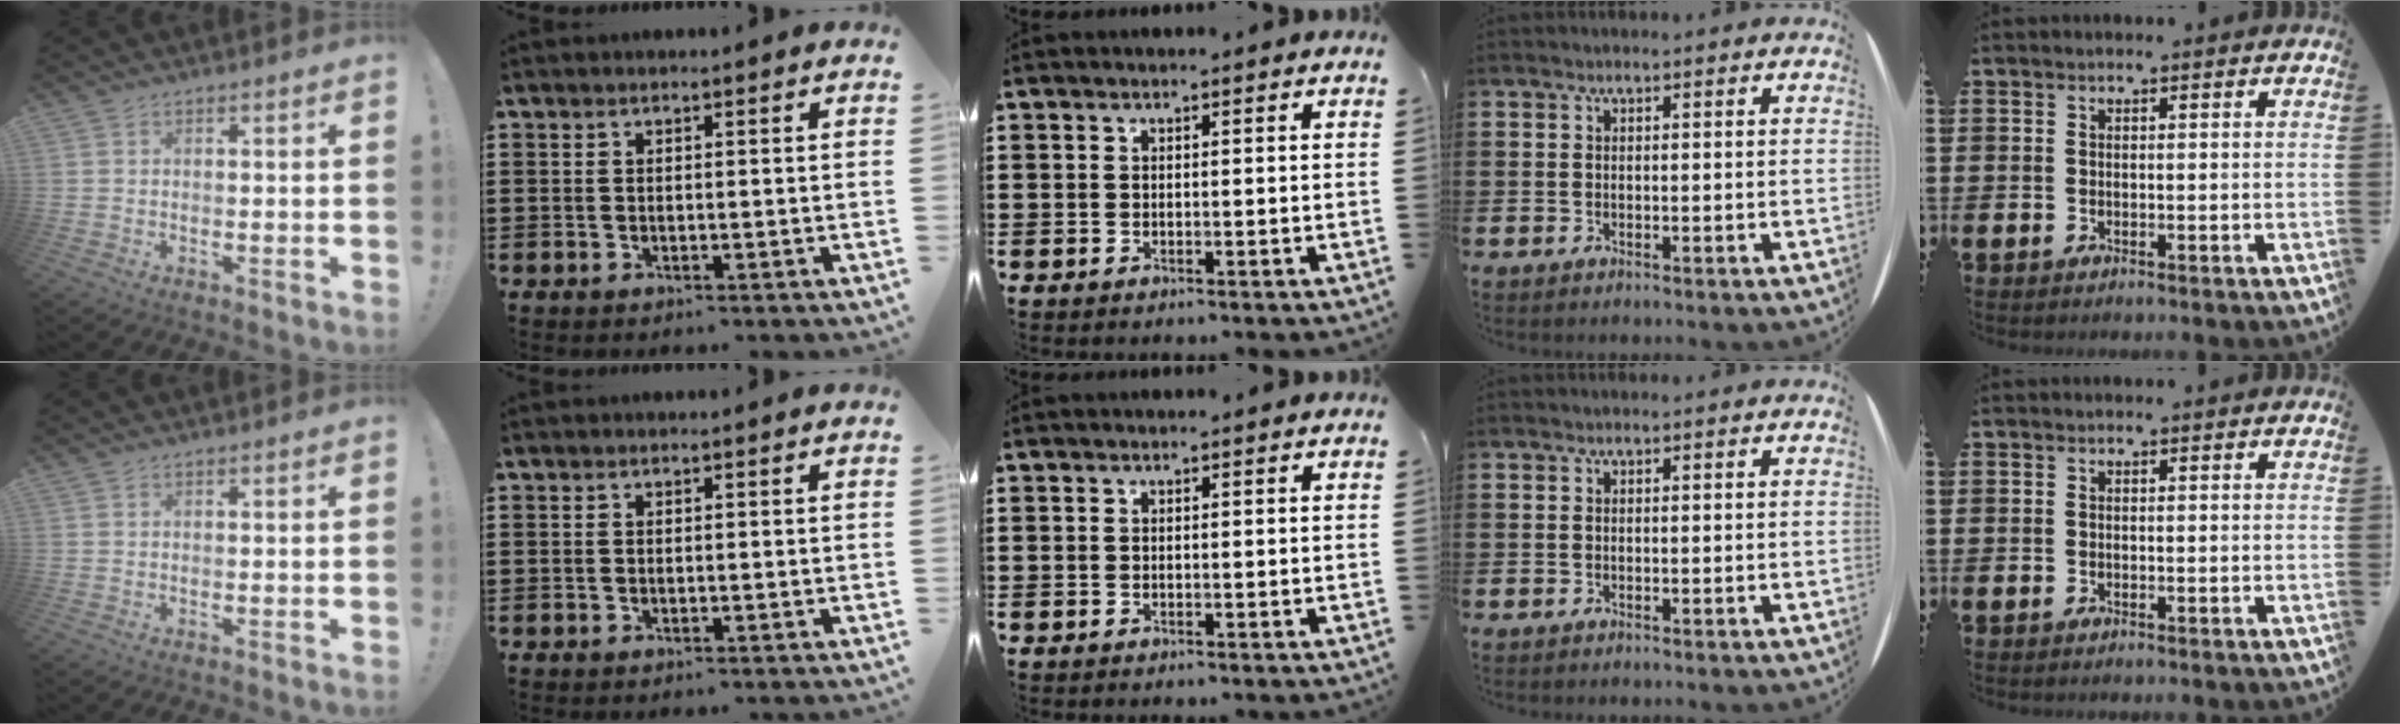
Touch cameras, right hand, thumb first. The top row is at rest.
{}